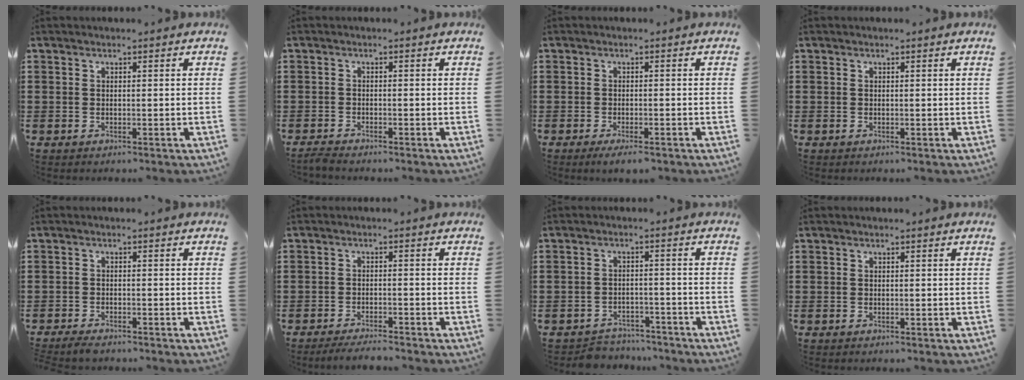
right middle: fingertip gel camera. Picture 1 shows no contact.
{"total": 1.3, "force": [-1.2, 0.1, 0.3], "torque": [-0.007, 0.000, -0.024]}
{"total": 1.8, "force": [-1.2, 0.3, 1.2], "torque": [-0.021, -0.001, -0.022]}
{"total": 0.0}
{"total": 1.6, "force": [-1.5, 0.2, 0.4], "torque": [-0.017, -0.001, -0.033]}
{"total": 2.7, "force": [-2.6, 0.0, 0.7], "torque": [-0.013, 0.002, -0.052]}
{"total": 3.3, "force": [-3.2, 0.7, -0.2], "torque": [-0.006, 0.001, -0.071]}
{"total": 0.0}